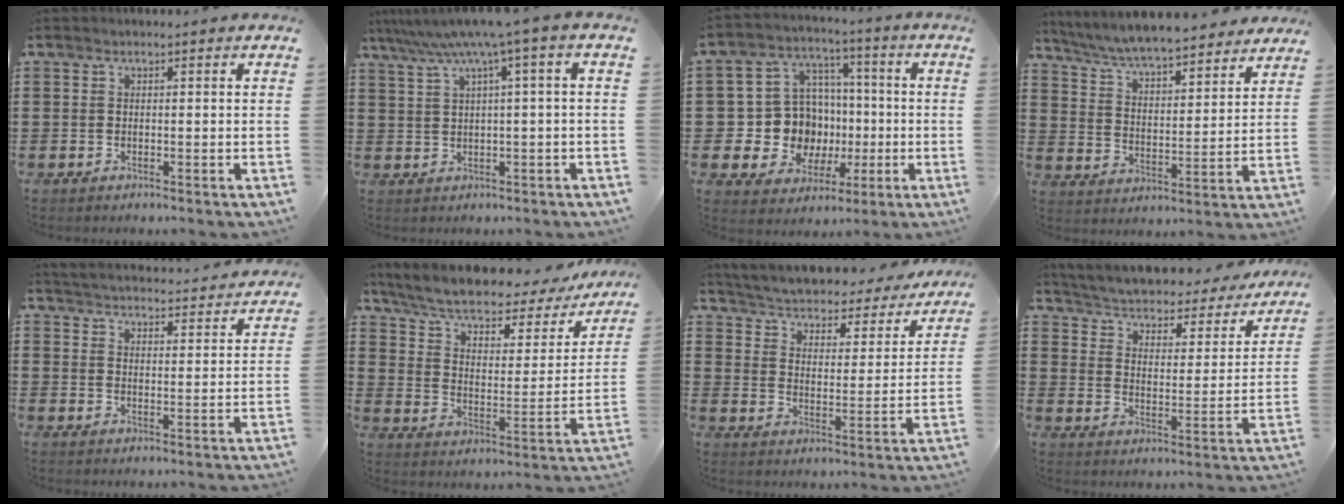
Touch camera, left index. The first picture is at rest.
{"total": 5.6, "force": [2.1, -0.6, 5.2], "torque": [-0.104, -0.020, 0.031]}
{"total": 10.7, "force": [-0.7, 10.1, 3.3], "torque": [-0.112, 0.000, -0.001]}
{"total": 6.4, "force": [6.2, 0.3, 1.7], "torque": [-0.061, -0.039, 0.108]}
{"total": 4.1, "force": [4.0, -0.5, 0.0], "torque": [-0.022, -0.033, 0.067]}
{"total": 6.2, "force": [4.9, 1.7, 3.4], "torque": [-0.087, -0.032, 0.079]}
{"total": 2.6, "force": [2.5, 0.4, 0.4], "torque": [-0.027, -0.028, 0.030]}
{"total": 2.3, "force": [2.2, 0.6, 0.5], "torque": [-0.028, -0.026, 0.025]}